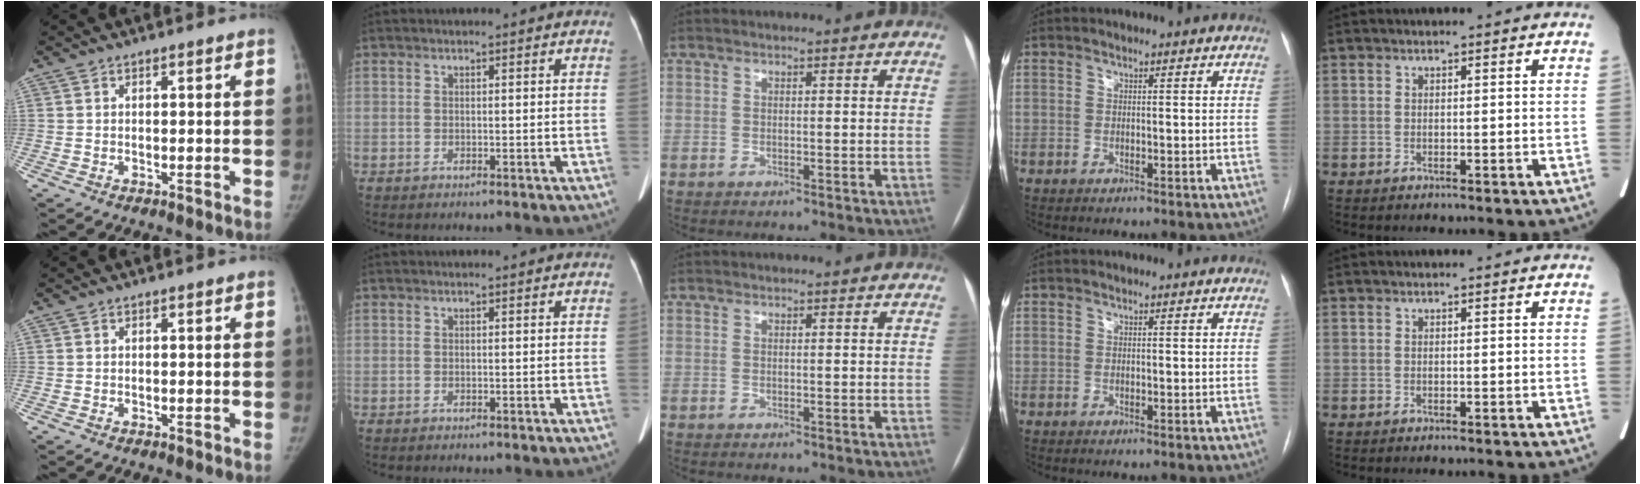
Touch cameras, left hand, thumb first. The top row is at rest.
{}